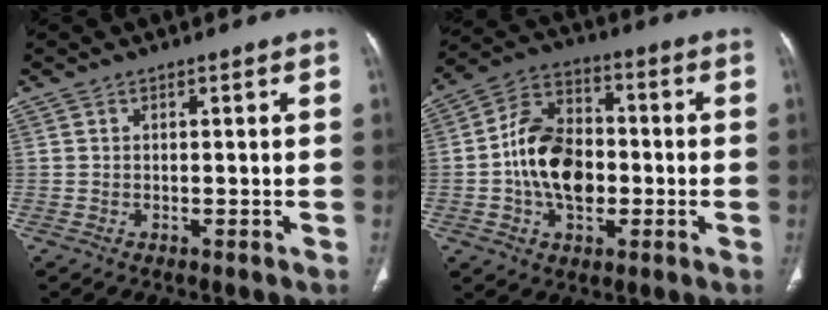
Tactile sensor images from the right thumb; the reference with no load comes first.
{"total": 14.3, "force": [-1.7, 9.9, 10.2], "torque": [-0.154, 0.030, -0.034]}